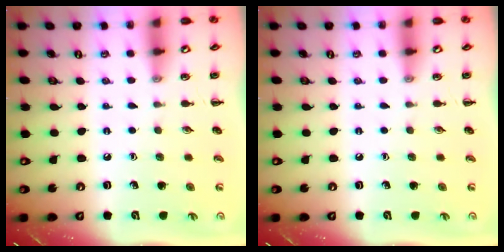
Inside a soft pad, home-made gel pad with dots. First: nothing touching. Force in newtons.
{"total": 0.0}